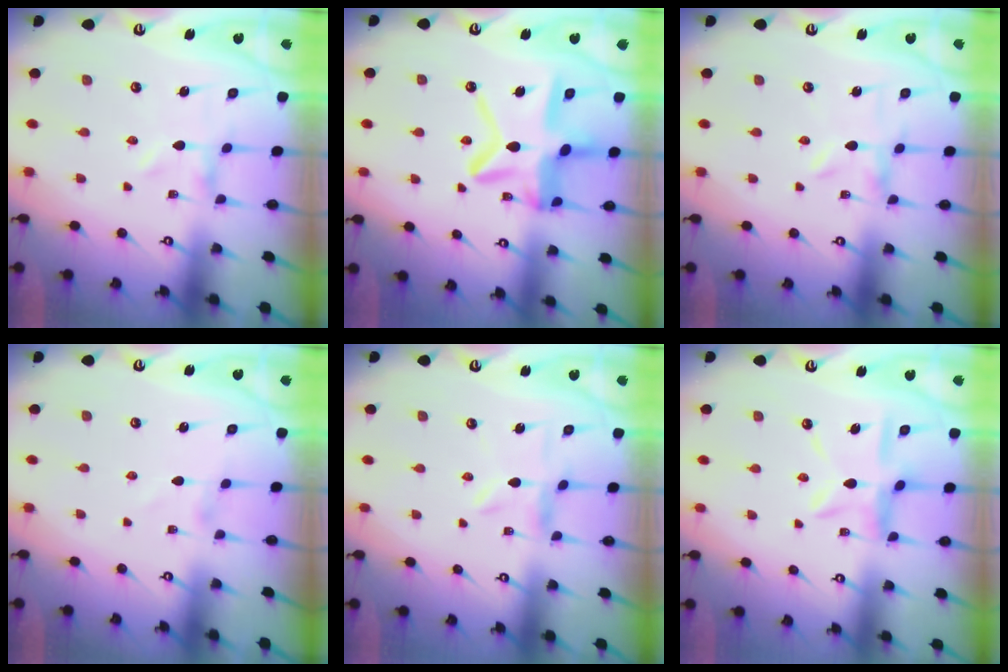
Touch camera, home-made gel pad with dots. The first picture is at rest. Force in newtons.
{"total": 14.9, "press": 14.8, "slide": 1.4}
{"total": 0.0}
{"total": 1.4, "press": 1.4, "slide": 0.0}
{"total": 2.5, "press": 2.5, "slide": 0.3}
{"total": 8.7, "press": 8.7, "slide": 0.6}